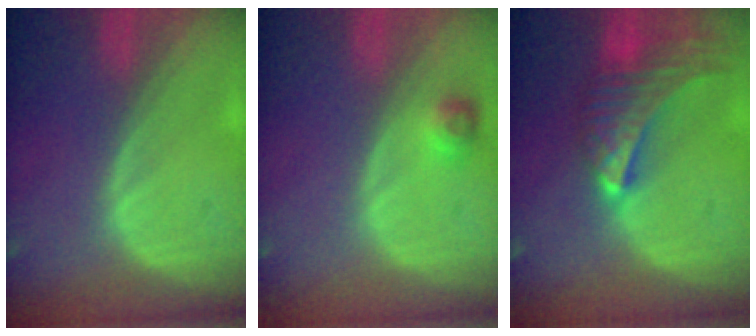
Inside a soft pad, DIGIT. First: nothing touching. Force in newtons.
{"total": 2.4, "press": 2.2, "slide": 0.9}
{"total": 9.6, "press": 8.5, "slide": 4.4}